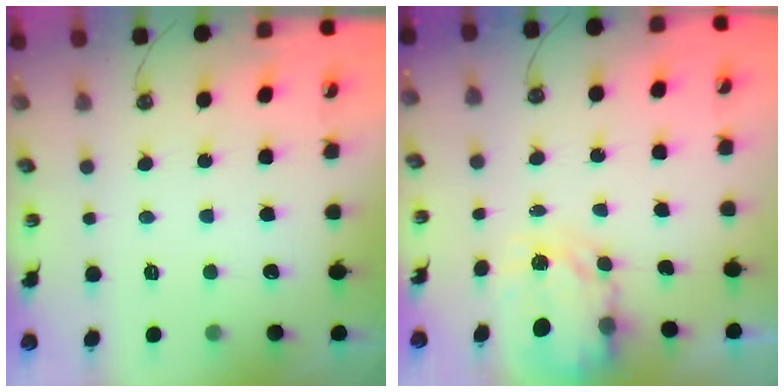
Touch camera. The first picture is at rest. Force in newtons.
{"total": 3.8, "press": 3.8, "slide": 0.0}